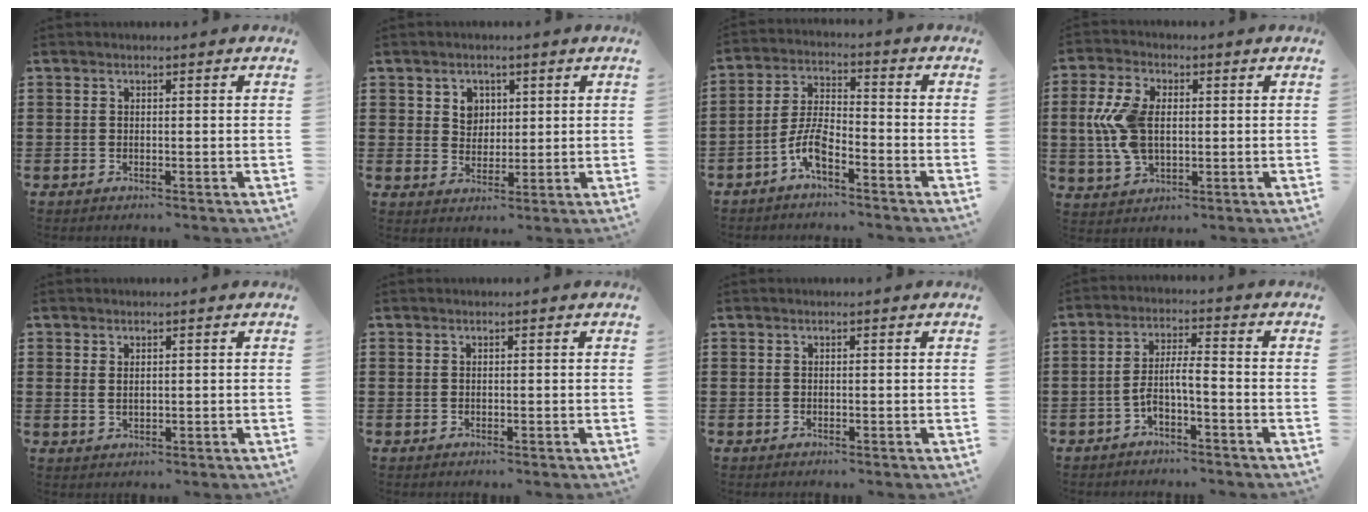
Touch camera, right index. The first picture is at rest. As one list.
[{"total": 3.7, "force": [1.6, 3.1, 1.1], "torque": [-0.028, 0.010, 0.025]}, {"total": 6.2, "force": [-3.9, 1.9, 4.4], "torque": [-0.110, -0.004, -0.080]}, {"total": 9.0, "force": [0.4, 5.4, 7.1], "torque": [-0.182, 0.005, 0.000]}, {"total": 1.2, "force": [0.9, 0.4, 0.7], "torque": [-0.014, 0.005, 0.016]}, {"total": 0.0}, {"total": 0.0}, {"total": 4.8, "force": [-2.8, 0.9, 3.7], "torque": [-0.089, -0.001, -0.060]}]